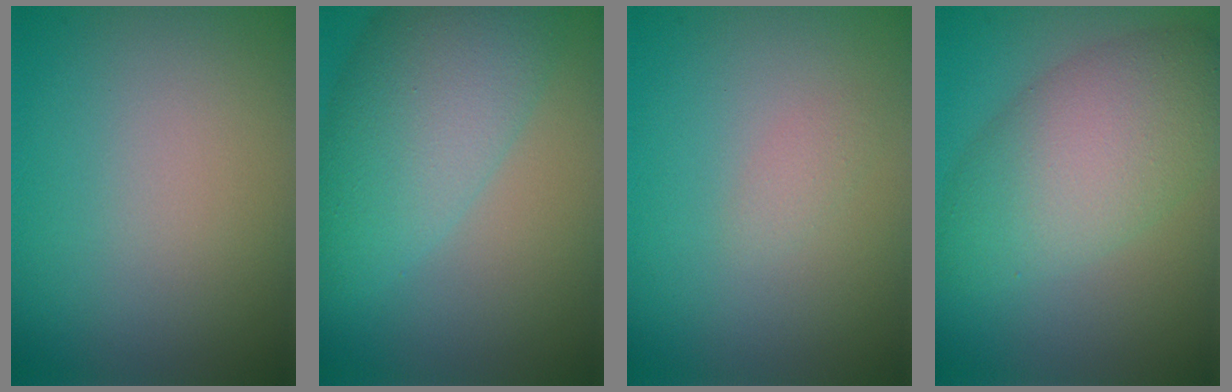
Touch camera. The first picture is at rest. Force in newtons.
{"total": 7.8, "press": 7.7, "slide": 0.3}
{"total": 0.8, "press": 0.8, "slide": 0.0}
{"total": 6.9, "press": 6.9, "slide": 0.3}